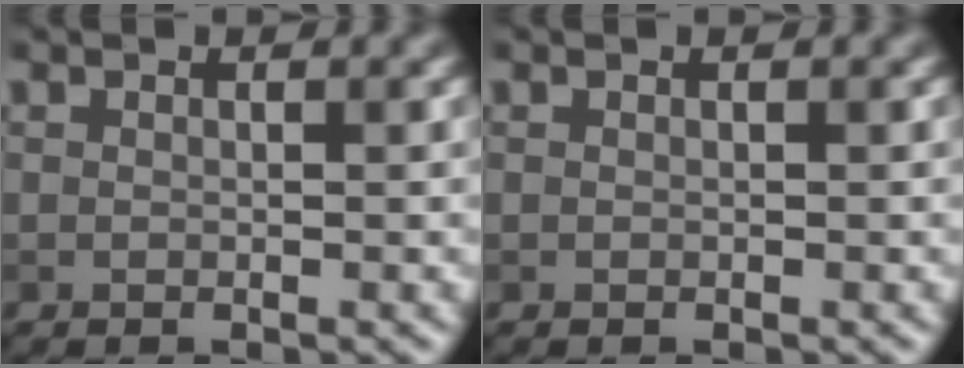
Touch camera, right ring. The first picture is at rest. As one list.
[{"total": 0.0}]